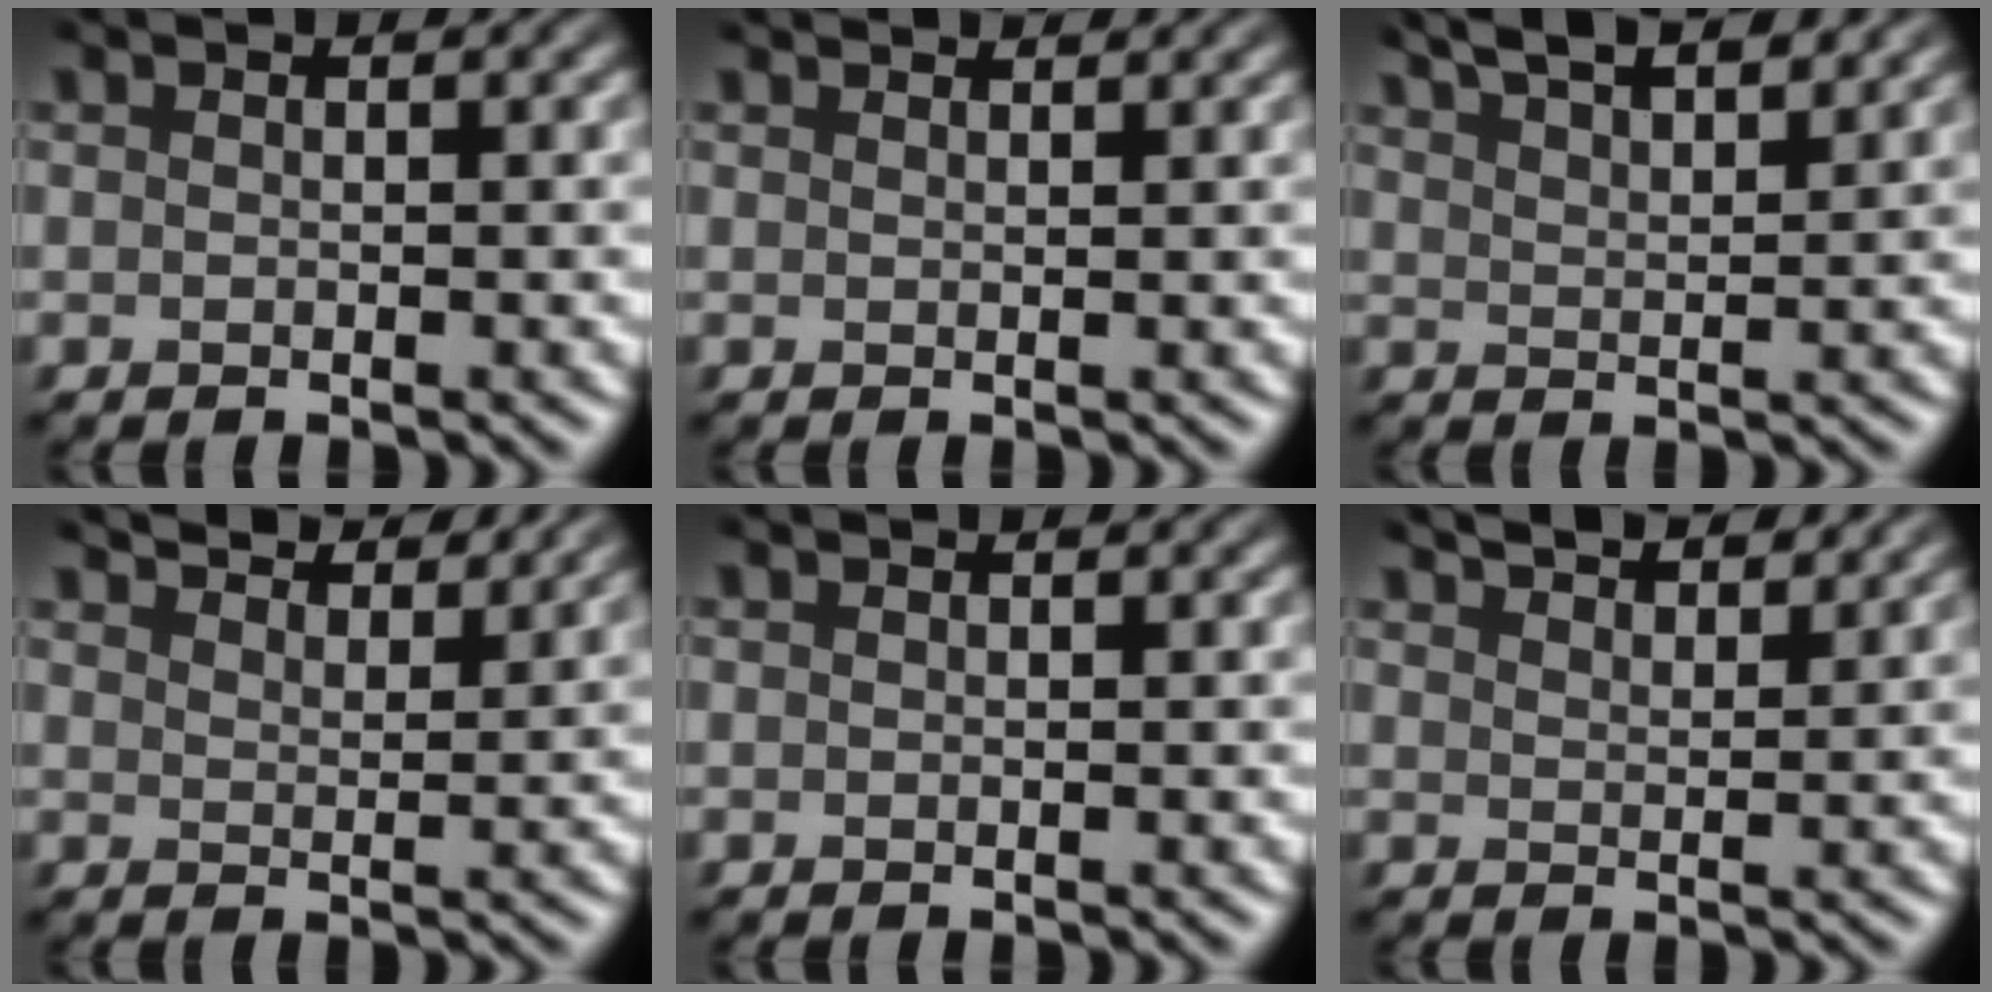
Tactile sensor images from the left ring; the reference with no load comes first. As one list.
[{"total": 2.3, "force": [2.2, 0.3, 0.7], "torque": [-0.013, 0.003, 0.022]}, {"total": 7.9, "force": [6.1, 2.4, 4.3], "torque": [-0.043, 0.034, 0.058]}, {"total": 5.7, "force": [5.3, 0.9, 1.8], "torque": [-0.026, 0.005, 0.063]}, {"total": 0.0}, {"total": 4.6, "force": [4.1, 1.0, 1.8], "torque": [-0.019, 0.010, 0.048]}]